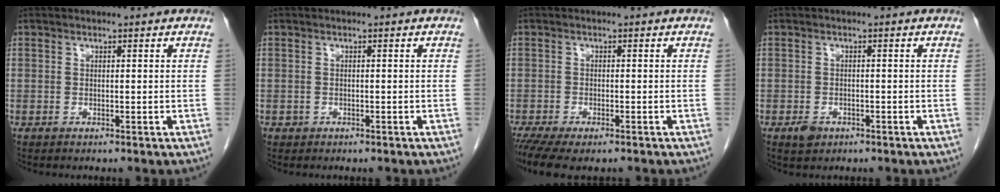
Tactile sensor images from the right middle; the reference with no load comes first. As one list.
[{"total": 0.6, "force": [-0.3, 0.5, 0.0], "torque": [-0.005, 0.004, -0.005]}, {"total": 8.1, "force": [-6.1, 2.6, 4.5], "torque": [-0.076, -0.013, -0.096]}, {"total": 2.1, "force": [-1.2, 1.4, 0.9], "torque": [-0.017, 0.002, -0.013]}]